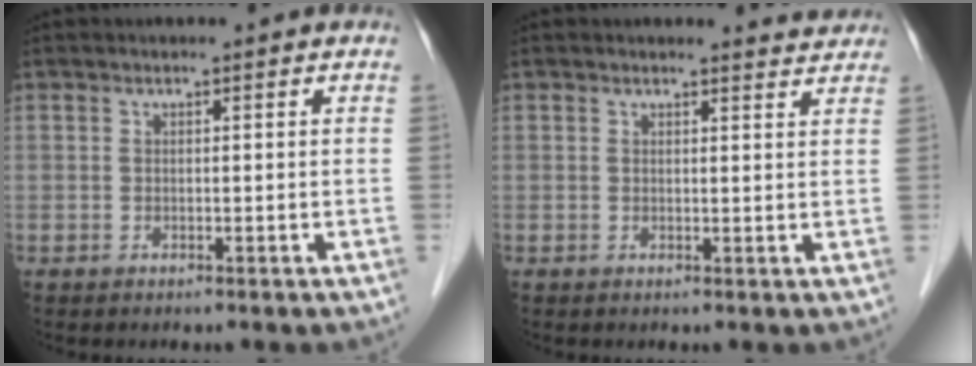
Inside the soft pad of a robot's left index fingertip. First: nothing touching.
{"total": 2.0, "force": [2.0, 0.2, -0.3], "torque": [-0.004, -0.014, 0.011]}